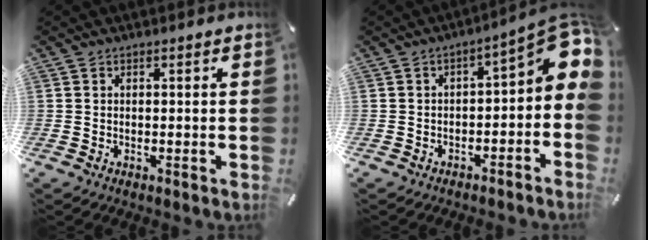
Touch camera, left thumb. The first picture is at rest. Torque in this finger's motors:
{"motor_torque": [-0.26, 0.97, 0.88, 0.23, 0.21]}